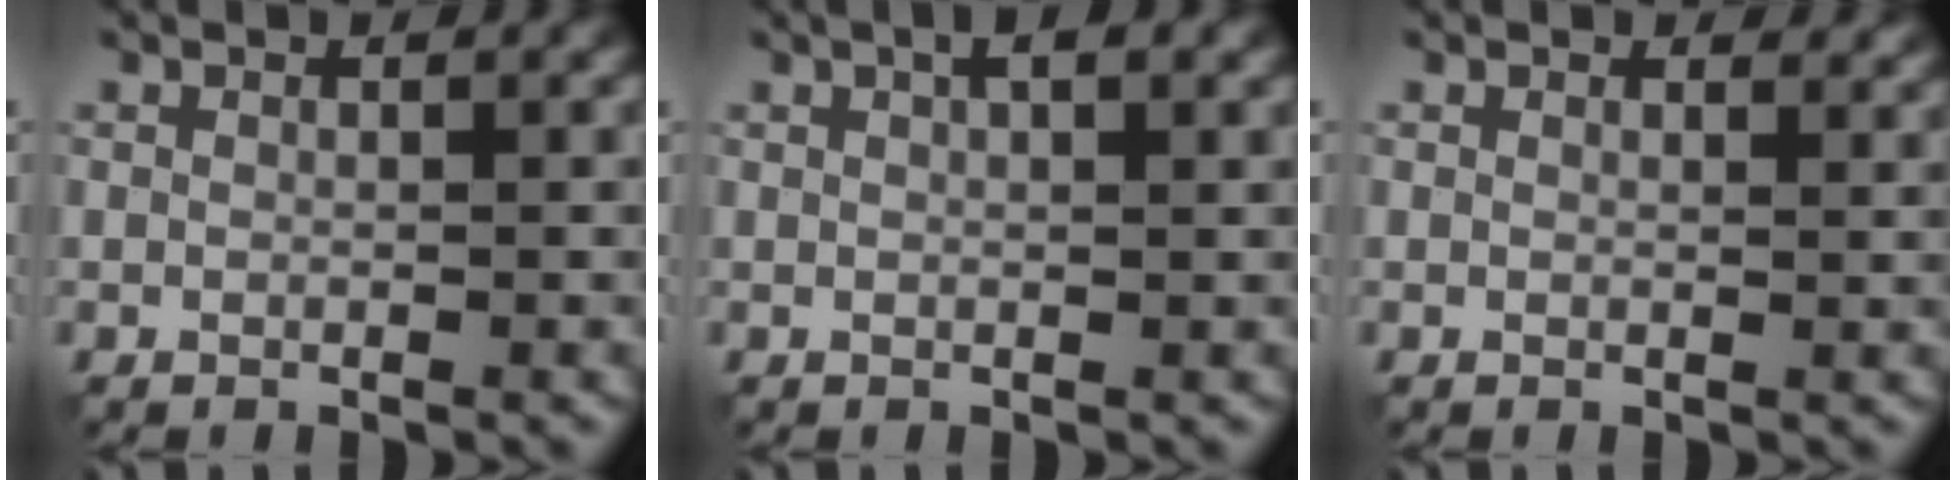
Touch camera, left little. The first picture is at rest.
{"total": 2.1, "force": [1.1, 0.6, 1.7], "torque": [-0.018, -0.001, 0.016]}
{"total": 1.3, "force": [1.2, 0.3, 0.4], "torque": [-0.008, -0.006, 0.014]}